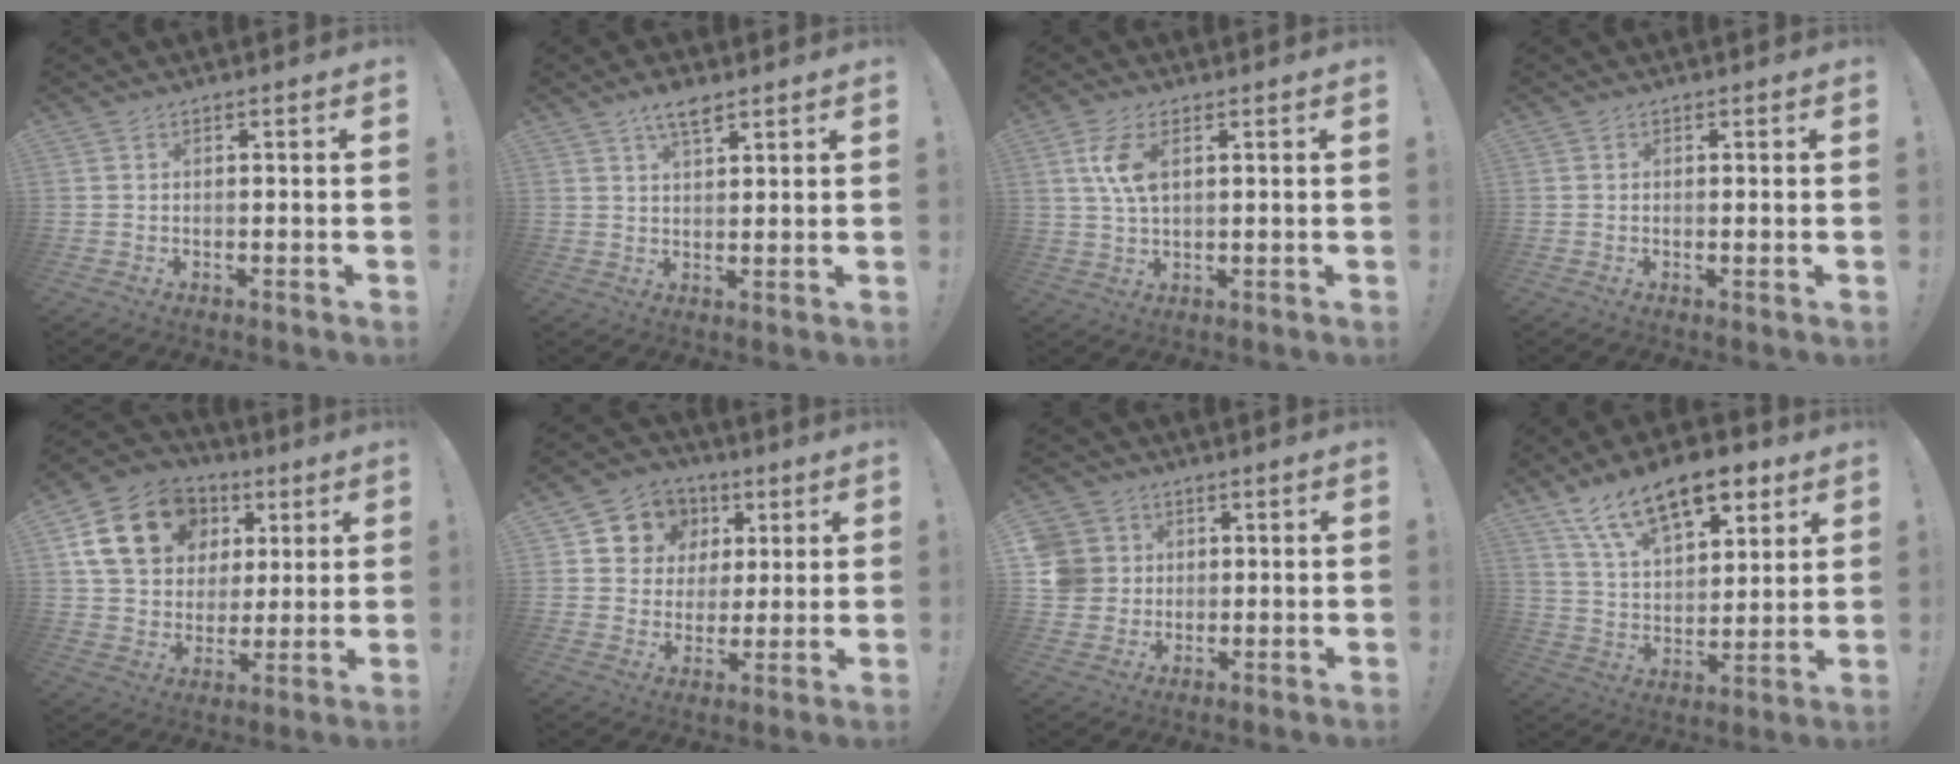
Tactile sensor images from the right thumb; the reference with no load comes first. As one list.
[{"total": 5.4, "force": [3.7, 1.7, 3.6], "torque": [-0.059, -0.018, 0.063]}, {"total": 7.6, "force": [2.2, 3.6, 6.3], "torque": [-0.130, -0.006, 0.033]}, {"total": 0.7, "force": [0.3, 0.2, 0.7], "torque": [-0.001, -0.003, 0.002]}, {"total": 19.5, "force": [7.6, 15.2, 9.6], "torque": [-0.148, -0.015, 0.162]}, {"total": 9.6, "force": [3.0, 8.8, 2.3], "torque": [-0.038, -0.014, 0.065]}, {"total": 8.6, "force": [1.7, 8.1, 2.3], "torque": [-0.047, -0.002, 0.038]}, {"total": 18.7, "force": [11.6, 9.2, 11.3], "torque": [-0.187, -0.064, 0.209]}]